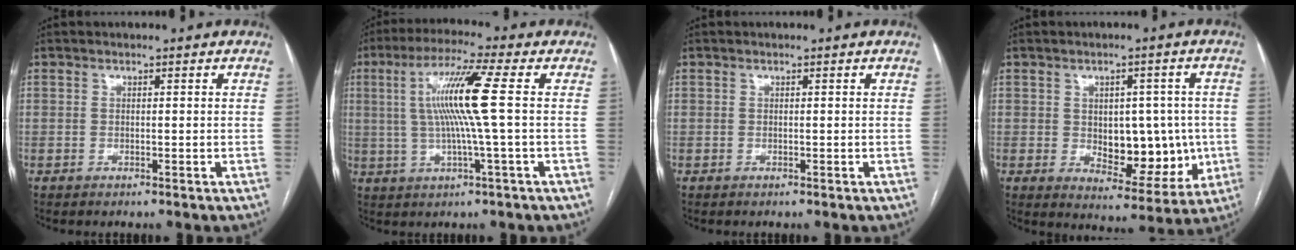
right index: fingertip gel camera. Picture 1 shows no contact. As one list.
[{"total": 10.6, "force": [1.2, -1.2, 10.5], "torque": [-0.201, 0.008, 0.022]}, {"total": 0.0}, {"total": 10.9, "force": [-0.7, 6.2, 8.9], "torque": [-0.103, 0.007, 0.008]}]